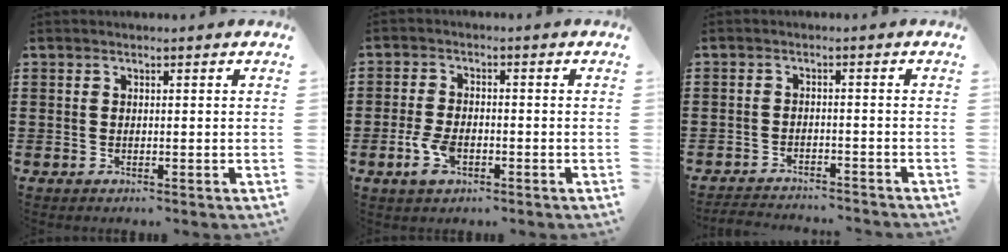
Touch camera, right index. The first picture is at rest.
{"total": 4.4, "force": [-1.8, 2.1, 3.4], "torque": [-0.081, -0.006, -0.035]}
{"total": 2.6, "force": [-2.6, 0.0, 0.0], "torque": [-0.005, -0.001, -0.057]}